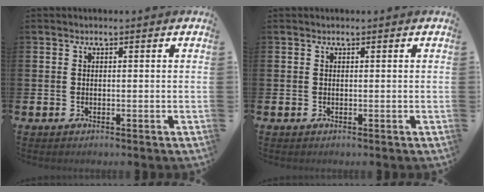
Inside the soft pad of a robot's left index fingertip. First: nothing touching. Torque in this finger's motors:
{"motor_torque": [0.06, -0.03, 0.04, -0.01]}